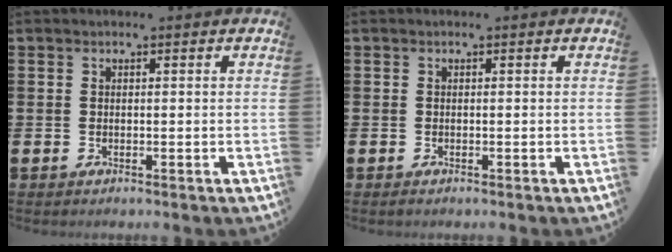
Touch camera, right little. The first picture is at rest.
{"total": 0.0}